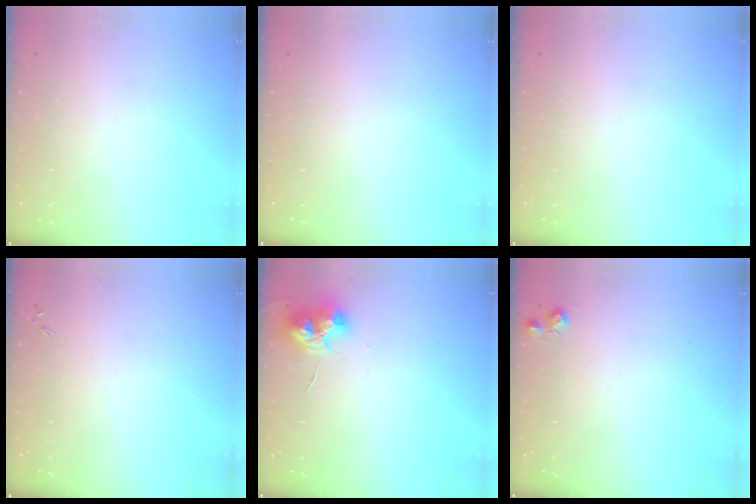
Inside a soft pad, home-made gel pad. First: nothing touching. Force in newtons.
{"total": 0.0}
{"total": 0.0}
{"total": 0.0}
{"total": 11.3, "press": 11.3, "slide": 0.2}
{"total": 5.5, "press": 5.5, "slide": 0.8}